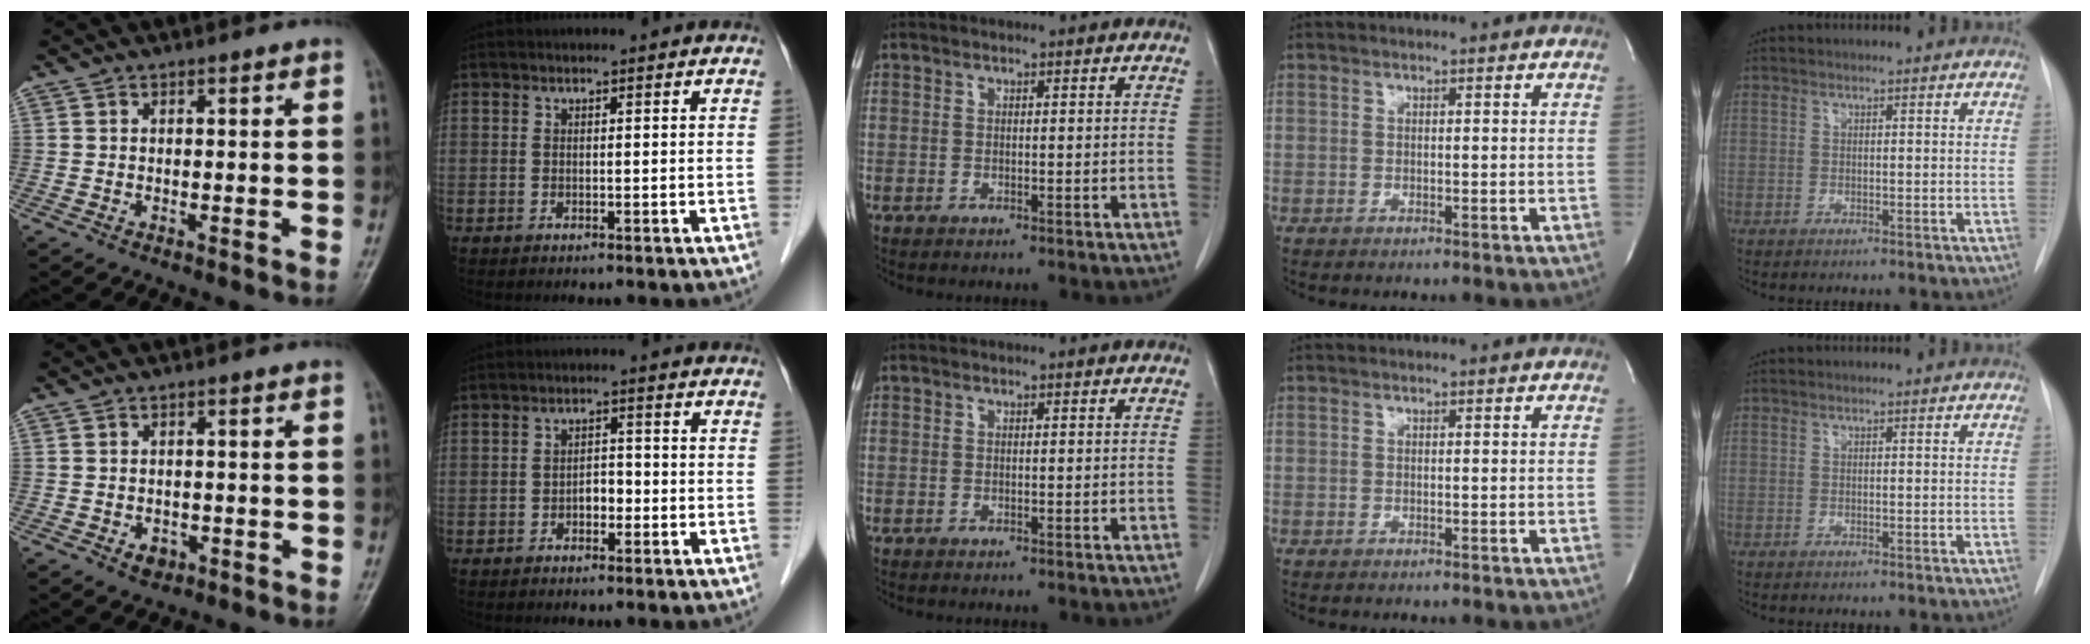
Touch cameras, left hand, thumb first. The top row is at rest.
{"thumb": {"total": 2.4, "force": [-1.1, 1.9, 1.0], "torque": [-0.003, 0.003, -0.012]}, "index": {"total": 2.3, "force": [-1.1, 1.3, 1.6], "torque": [-0.021, 0.007, -0.019]}}